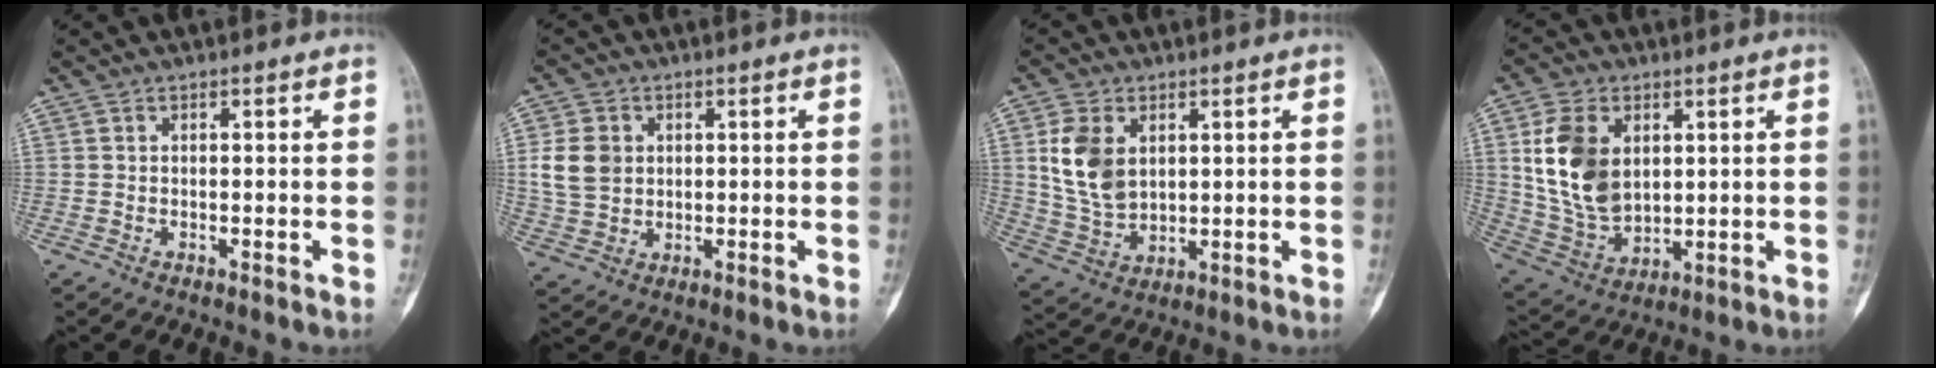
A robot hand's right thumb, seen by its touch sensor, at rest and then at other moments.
{"total": 7.6, "force": [1.3, 6.2, 4.2], "torque": [-0.070, -0.002, 0.029]}
{"total": 10.5, "force": [2.8, 7.0, 7.3], "torque": [-0.129, -0.012, 0.065]}
{"total": 14.7, "force": [3.5, 9.9, 10.3], "torque": [-0.176, -0.016, 0.079]}